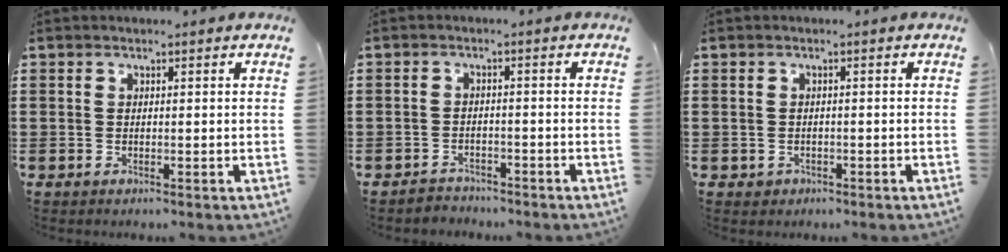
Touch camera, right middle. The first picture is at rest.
{"total": 2.2, "force": [-2.1, 0.5, -0.2], "torque": [-0.003, 0.000, -0.048]}
{"total": 0.6, "force": [-0.3, 0.5, 0.1], "torque": [-0.004, 0.004, -0.009]}